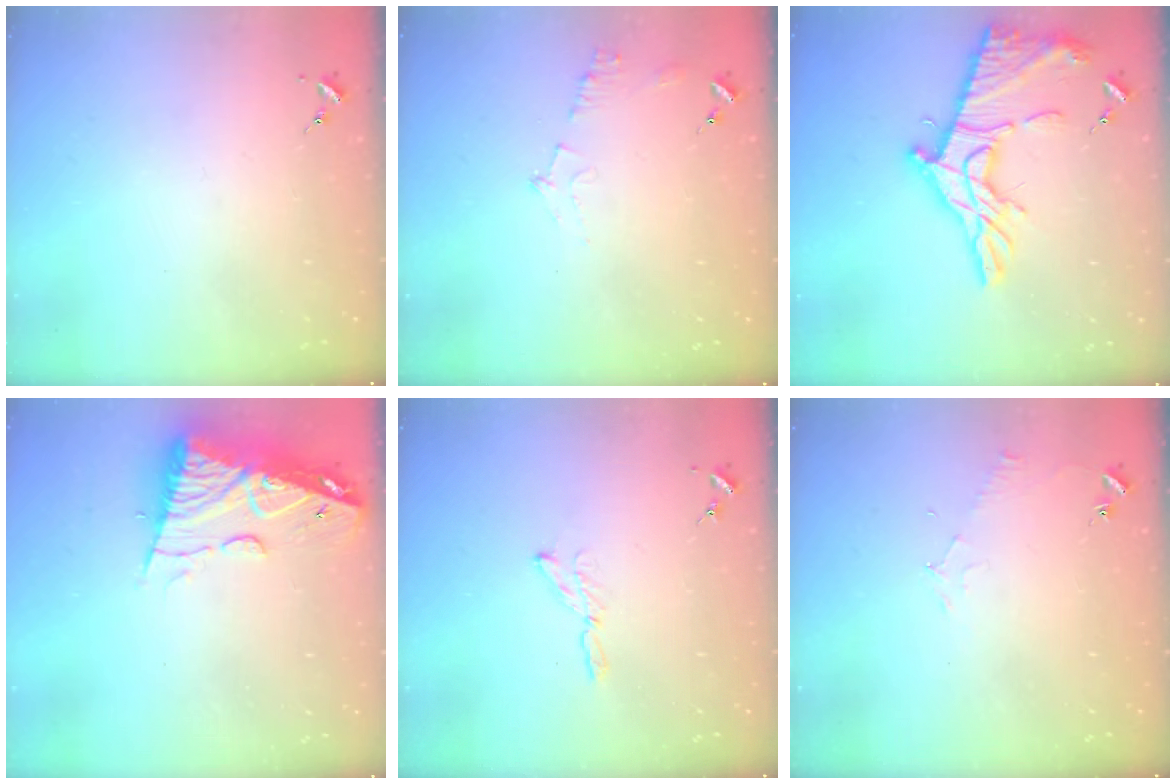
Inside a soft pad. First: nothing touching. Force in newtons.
{"total": 6.4, "press": 6.4, "slide": 0.8}
{"total": 21.7, "press": 21.7, "slide": 1.9}
{"total": 13.3, "press": 13.2, "slide": 1.2}
{"total": 3.9, "press": 3.9, "slide": 0.4}
{"total": 4.8, "press": 4.8, "slide": 0.6}